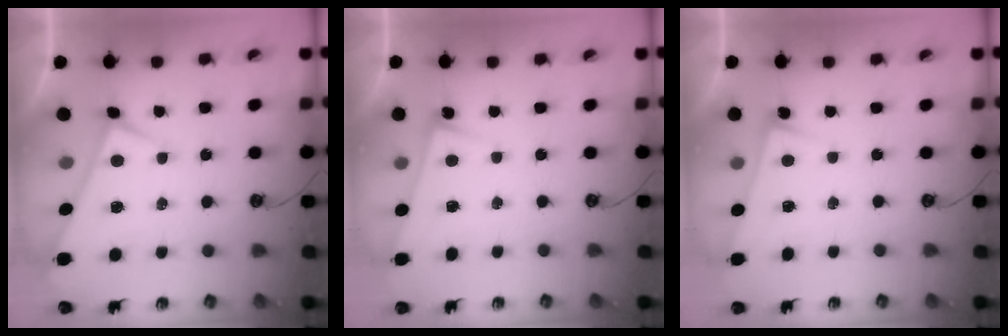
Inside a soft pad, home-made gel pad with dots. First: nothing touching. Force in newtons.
{"total": 2.8, "press": 2.8, "slide": 0.5}
{"total": 2.8, "press": 2.8, "slide": 0.5}